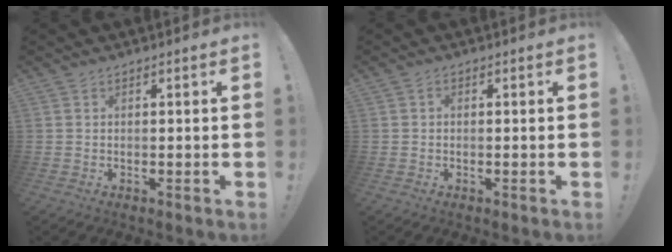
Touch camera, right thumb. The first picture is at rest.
{"total": 0.7, "force": [-0.3, 0.6, 0.3], "torque": [-0.008, 0.003, -0.006]}